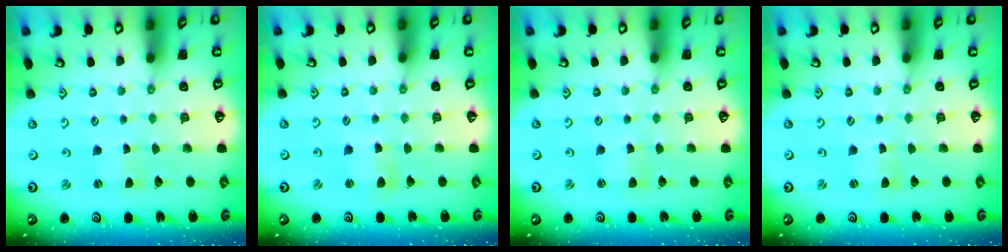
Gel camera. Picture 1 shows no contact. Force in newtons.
{"total": 2.6, "press": 2.5, "slide": 0.3}
{"total": 1.7, "press": 1.7, "slide": 0.3}
{"total": 0.5, "press": 0.5, "slide": 0.2}